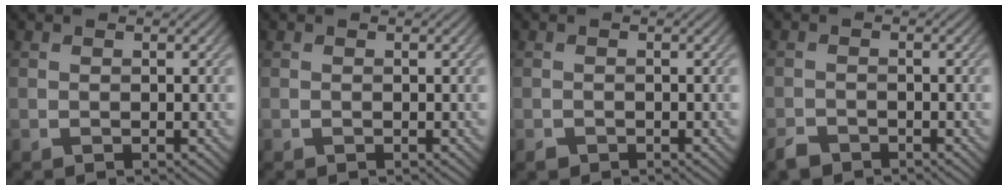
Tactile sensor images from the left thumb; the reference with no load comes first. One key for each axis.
{"total": 0.0}
{"total": 0.8, "fx": -0.6, "fy": 0.5, "fz": 0.1, "tx": -0.003, "ty": -0.004, "tz": -0.013}
{"total": 2.0, "fx": -1.7, "fy": 0.8, "fz": 0.5, "tx": -0.012, "ty": -0.002, "tz": -0.037}